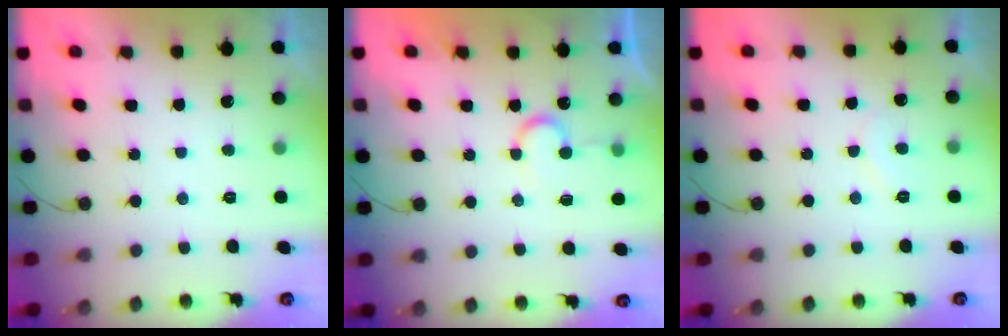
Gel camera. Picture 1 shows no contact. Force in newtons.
{"total": 6.2, "press": 6.2, "slide": 0.4}
{"total": 5.6, "press": 5.6, "slide": 0.5}